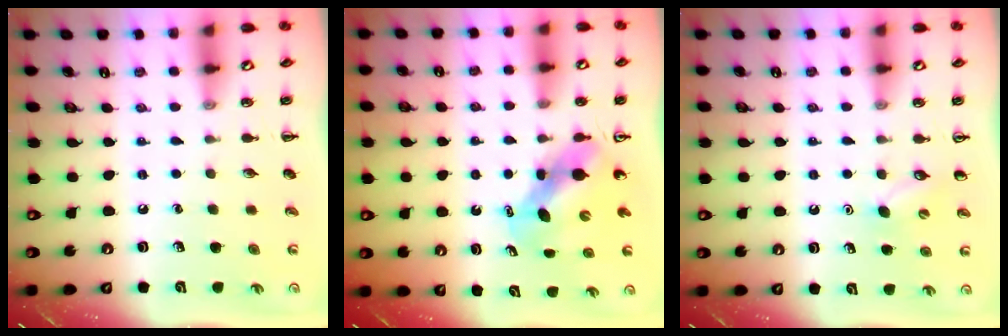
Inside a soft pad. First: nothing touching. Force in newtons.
{"total": 5.5, "press": 5.4, "slide": 1.0}
{"total": 5.4, "press": 5.2, "slide": 1.4}